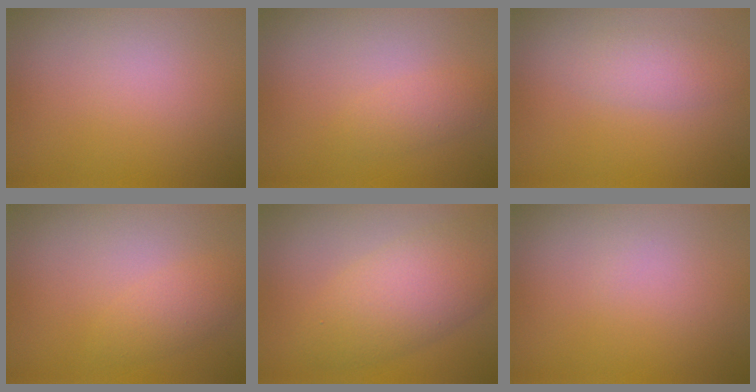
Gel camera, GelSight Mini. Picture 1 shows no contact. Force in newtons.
{"total": 1.5, "press": 1.5, "slide": 0.1}
{"total": 2.3, "press": 2.3, "slide": 0.1}
{"total": 1.9, "press": 1.9, "slide": 0.1}
{"total": 5.7, "press": 5.7, "slide": 0.2}
{"total": 0.0}